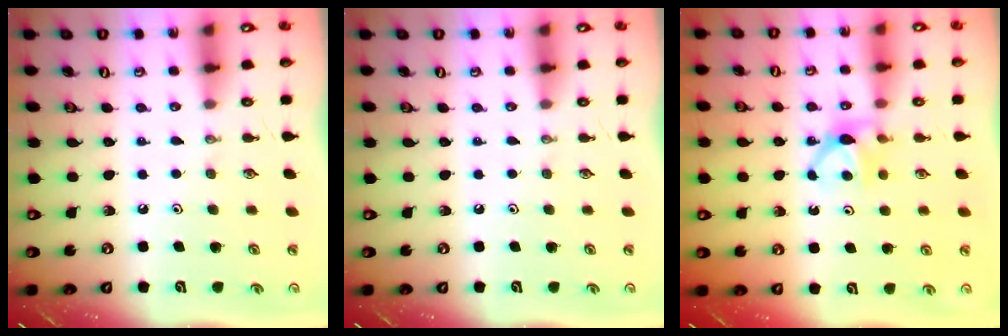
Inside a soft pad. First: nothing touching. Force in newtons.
{"total": 0.0}
{"total": 5.1, "press": 5.0, "slide": 0.7}